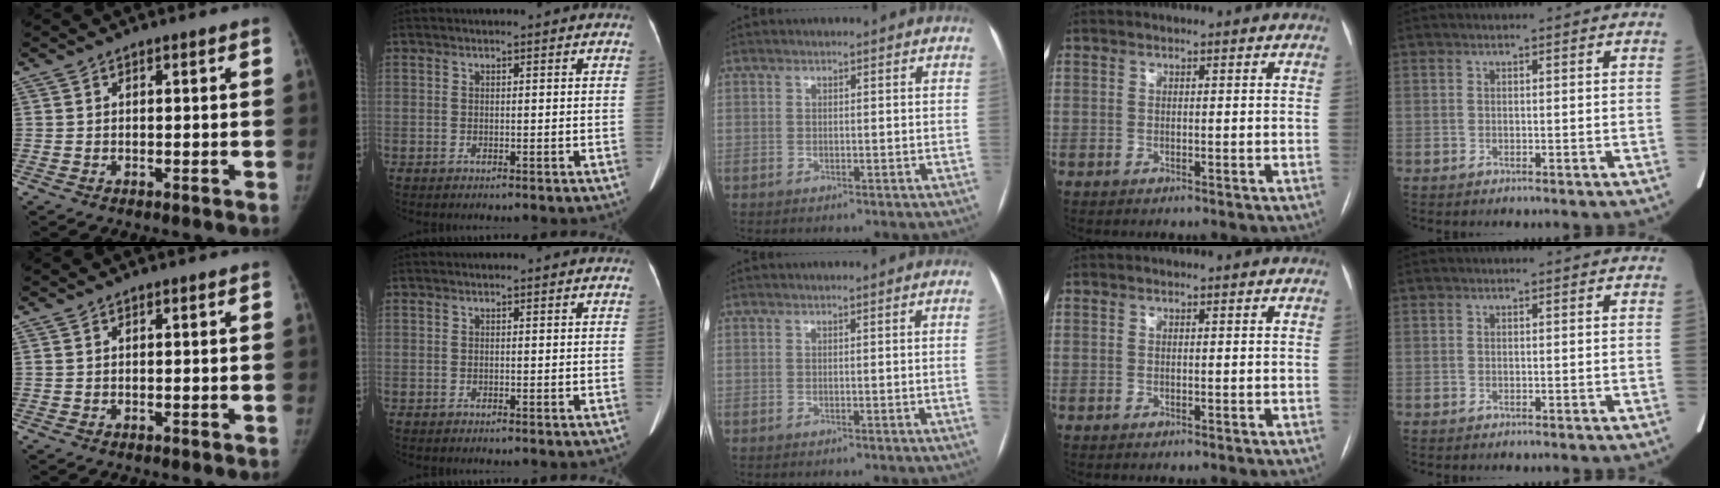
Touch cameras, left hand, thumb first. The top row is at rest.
{"middle": {"total": 1.5, "force": [-0.2, -0.6, 1.3], "torque": [-0.016, 0.000, -0.004]}}